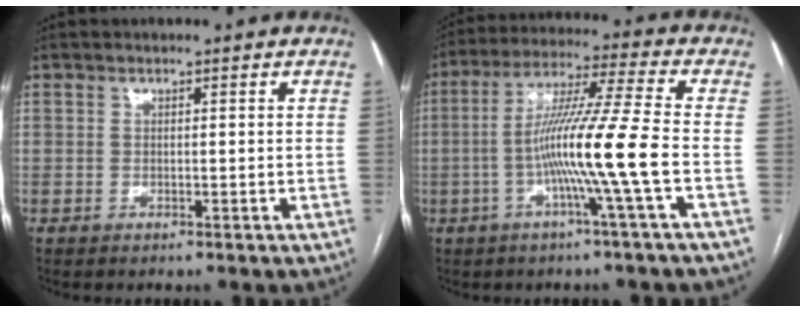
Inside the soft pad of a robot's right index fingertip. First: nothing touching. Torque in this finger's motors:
{"motor_torque": [1.99, -0.14, 1.05, 0.21]}